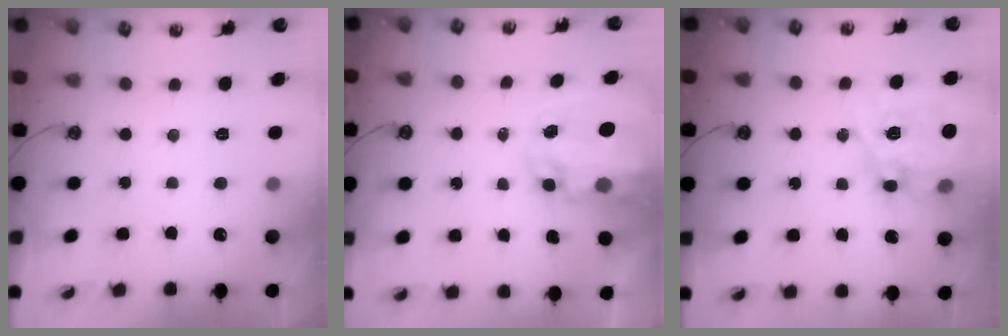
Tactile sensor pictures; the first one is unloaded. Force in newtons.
{"total": 8.5, "press": 8.5, "slide": 0.8}
{"total": 16.1, "press": 16.0, "slide": 1.5}